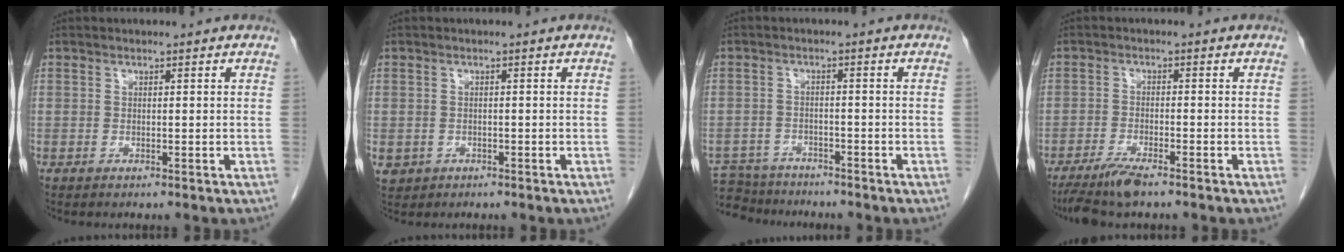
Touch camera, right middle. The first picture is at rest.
{"total": 3.1, "force": [-1.4, 2.7, 0.6], "torque": [-0.010, 0.001, -0.018]}
{"total": 7.5, "force": [-7.1, 2.3, 0.8], "torque": [-0.016, 0.002, -0.117]}
{"total": 5.3, "force": [-4.2, 0.5, 3.3], "torque": [-0.064, -0.014, -0.076]}